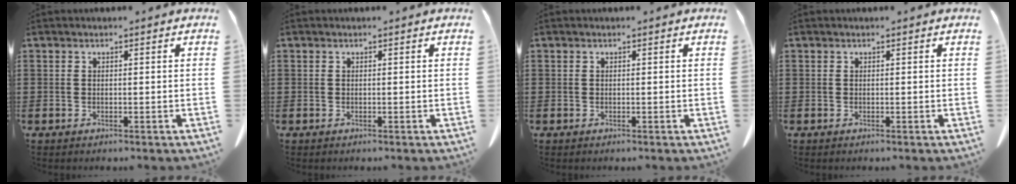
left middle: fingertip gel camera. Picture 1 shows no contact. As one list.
[{"total": 0.0}, {"total": 0.0}, {"total": 0.0}]